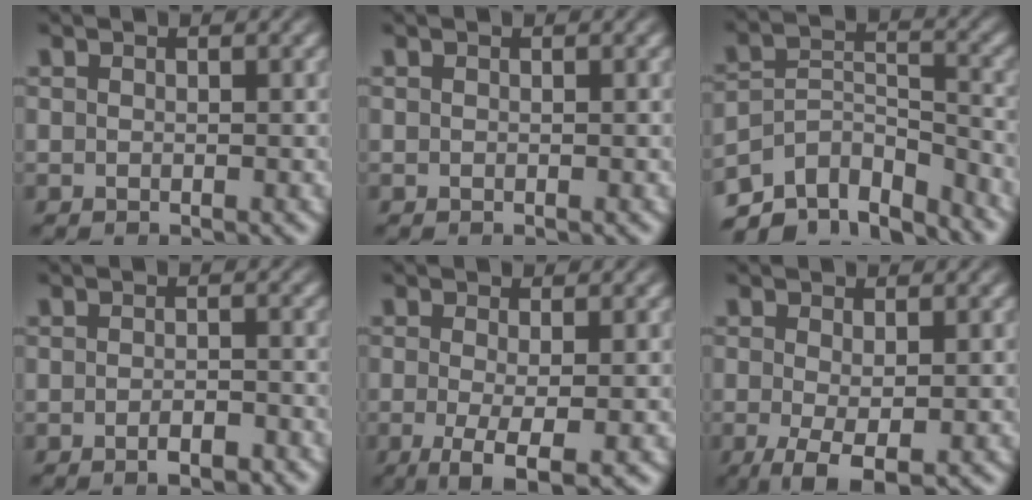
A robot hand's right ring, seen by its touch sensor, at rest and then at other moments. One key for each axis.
{"total": 0.0}
{"total": 11.5, "fx": -7.1, "fy": 7.0, "fz": 5.7, "tx": -0.105, "ty": -0.054, "tz": -0.101}
{"total": 1.9, "fx": -1.6, "fy": 0.4, "fz": 0.9, "tx": -0.012, "ty": 0.001, "tz": -0.028}
{"total": 5.4, "fx": -3.2, "fy": 1.5, "fz": 4.1, "tx": -0.087, "ty": -0.042, "tz": -0.032}
{"total": 4.8, "fx": -2.8, "fy": 1.8, "fz": 3.5, "tx": -0.073, "ty": -0.041, "tz": -0.023}